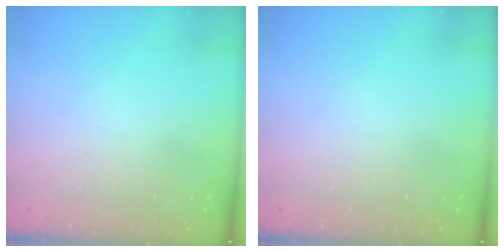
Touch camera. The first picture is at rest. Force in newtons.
{"total": 0.0}